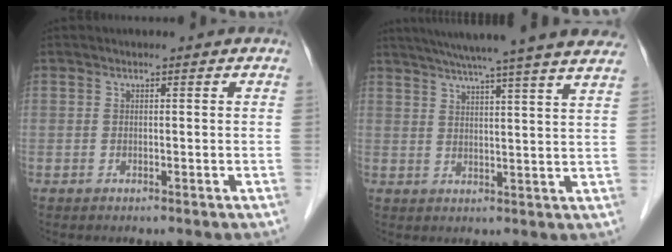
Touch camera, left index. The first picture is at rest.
{"total": 21.5, "force": [18.6, -0.8, 10.7], "torque": [-0.174, 0.001, 0.236]}